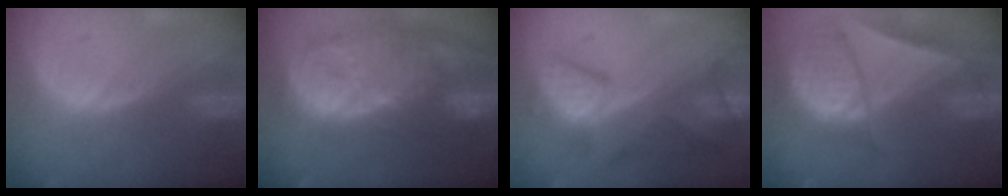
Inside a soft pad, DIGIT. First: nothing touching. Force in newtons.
{"total": 14.4, "press": 12.5, "slide": 7.0}
{"total": 10.1, "press": 8.7, "slide": 5.0}
{"total": 9.3, "press": 8.0, "slide": 4.7}